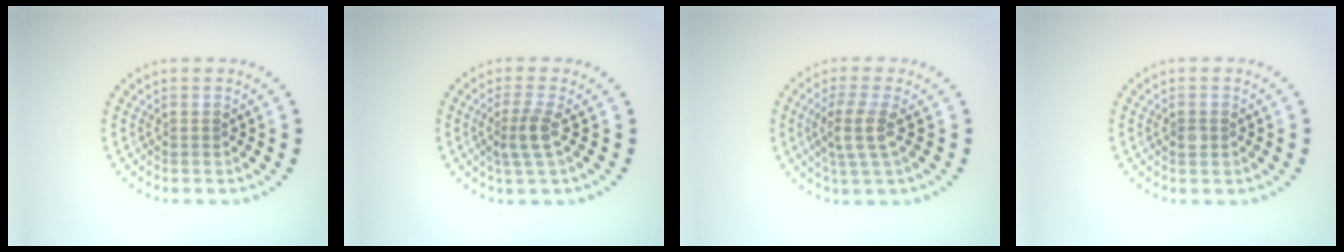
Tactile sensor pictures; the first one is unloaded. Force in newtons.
{"total": 2.3, "press": 1.8, "slide": 1.4}
{"total": 2.9, "press": 2.3, "slide": 1.8}
{"total": 0.8, "press": 0.8, "slide": 0.1}